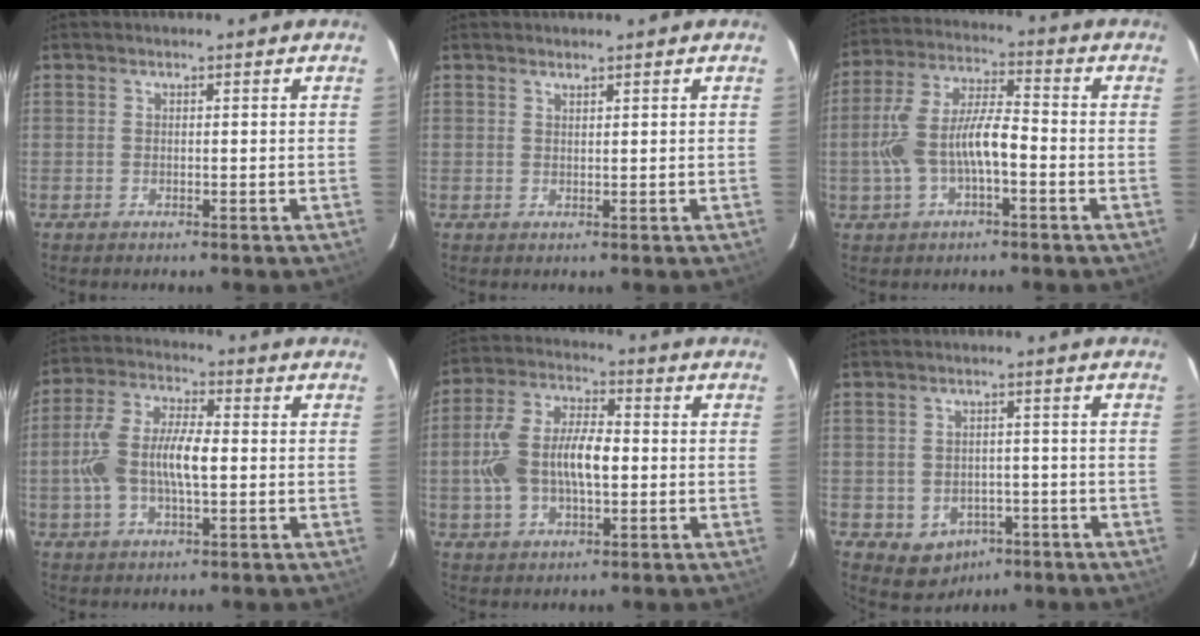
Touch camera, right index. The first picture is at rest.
{"total": 0.8, "force": [0.7, 0.1, 0.3], "torque": [-0.005, 0.001, 0.014]}
{"total": 11.1, "force": [-2.7, 4.2, 9.9], "torque": [-0.207, 0.011, -0.045]}
{"total": 11.2, "force": [-0.8, 4.8, 10.1], "torque": [-0.210, 0.010, -0.017]}
{"total": 12.8, "force": [-0.9, 6.8, 10.9], "torque": [-0.221, 0.012, -0.015]}
{"total": 6.7, "force": [-3.2, 5.5, 2.0], "torque": [-0.044, 0.014, -0.024]}